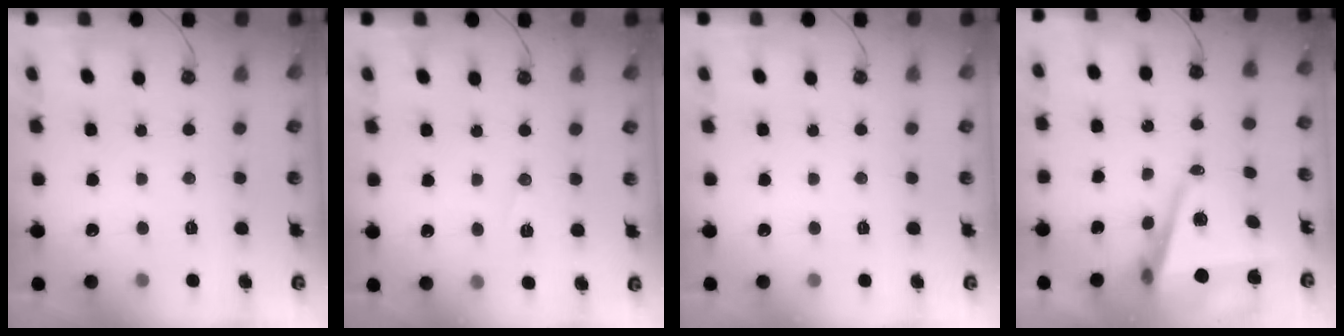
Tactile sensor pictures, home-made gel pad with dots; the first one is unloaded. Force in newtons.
{"total": 7.0, "press": 5.4, "slide": 4.4}
{"total": 0.0}
{"total": 8.0, "press": 6.9, "slide": 4.1}